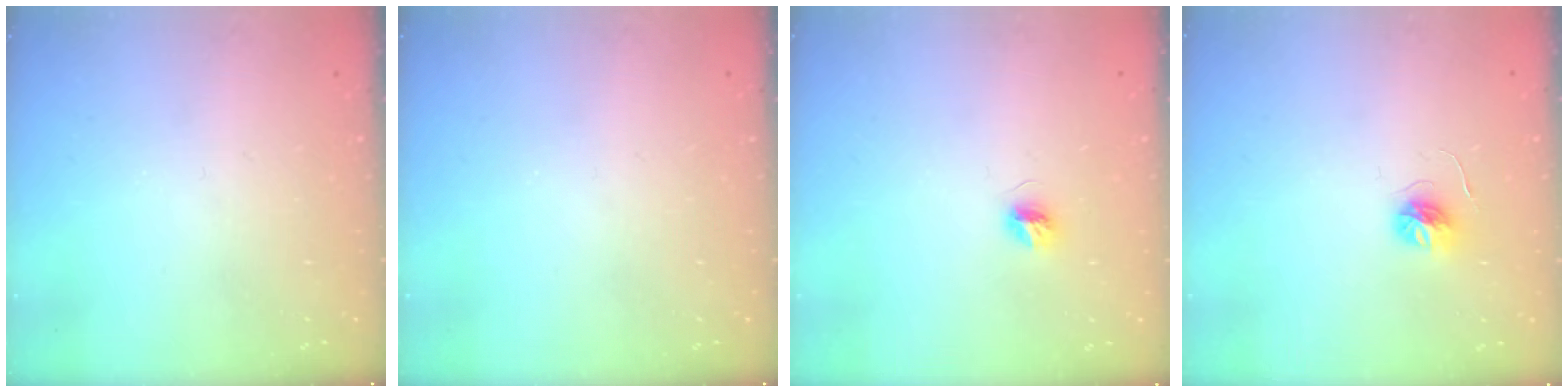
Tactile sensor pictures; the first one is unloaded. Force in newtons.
{"total": 0.0}
{"total": 5.0, "press": 5.0, "slide": 0.6}
{"total": 5.2, "press": 5.2, "slide": 0.6}